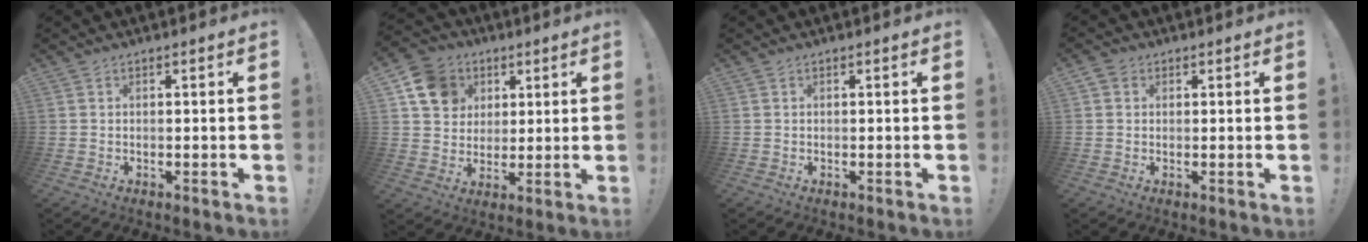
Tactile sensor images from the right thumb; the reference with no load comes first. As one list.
[{"total": 12.5, "force": [5.2, 10.5, 4.4], "torque": [-0.063, -0.020, 0.107]}, {"total": 0.0}, {"total": 2.2, "force": [1.0, 1.9, 0.6], "torque": [-0.013, 0.000, 0.018]}]